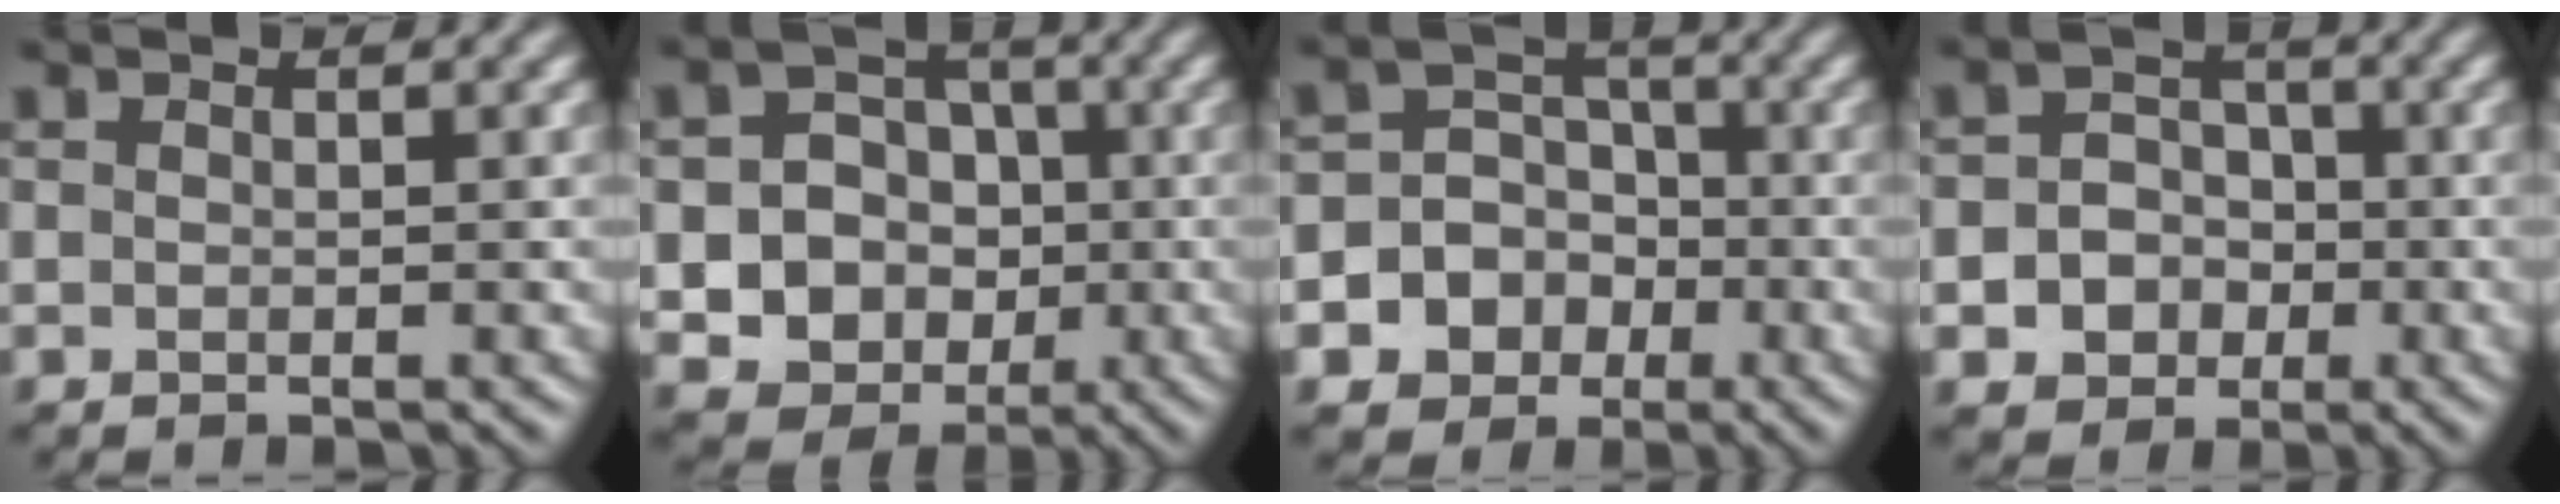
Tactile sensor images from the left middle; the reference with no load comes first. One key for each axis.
{"total": 9.0, "fx": -2.3, "fy": 8.2, "fz": 3.1, "tx": -0.057, "ty": -0.005, "tz": -0.058}
{"total": 8.4, "fx": -4.0, "fy": 7.3, "fz": 1.2, "tx": -0.019, "ty": 0.002, "tz": -0.085}
{"total": 4.5, "fx": -1.8, "fy": 3.9, "fz": 1.4, "tx": -0.009, "ty": 0.004, "tz": -0.047}